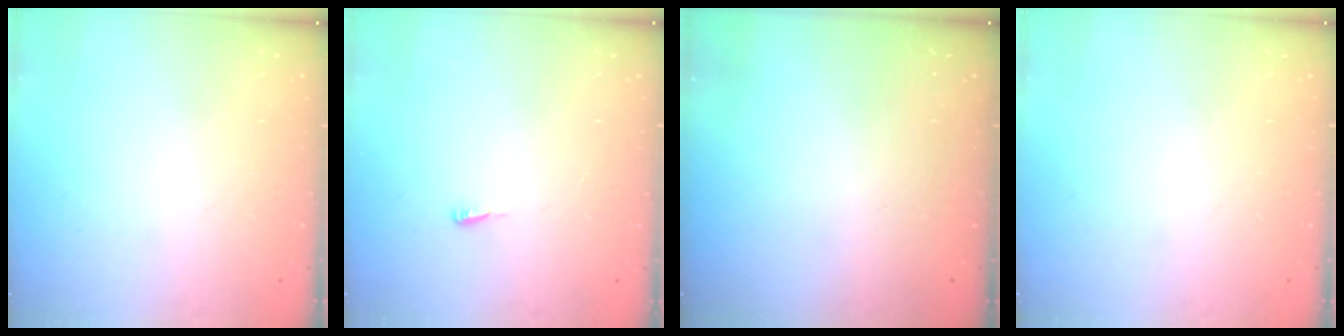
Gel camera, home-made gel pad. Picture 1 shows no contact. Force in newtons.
{"total": 4.4, "press": 4.4, "slide": 0.5}
{"total": 0.0}
{"total": 0.0}